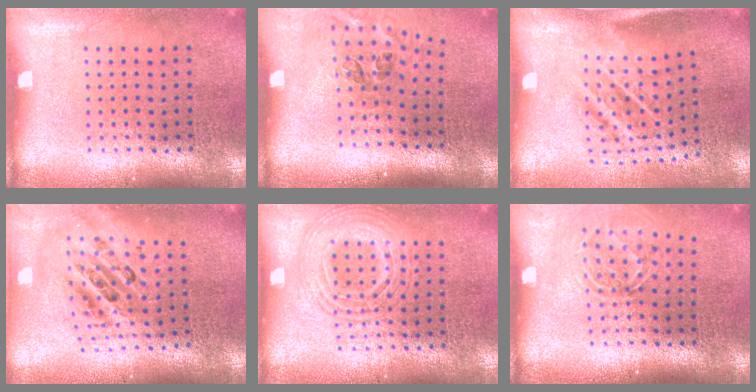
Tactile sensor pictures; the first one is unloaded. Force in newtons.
{"total": 1.2, "press": 0.9, "slide": 0.7}
{"total": 1.8, "press": 1.1, "slide": 1.4}
{"total": 2.2, "press": 1.7, "slide": 1.4}
{"total": 2.8, "press": 2.8, "slide": 0.4}
{"total": 1.6, "press": 1.2, "slide": 1.1}